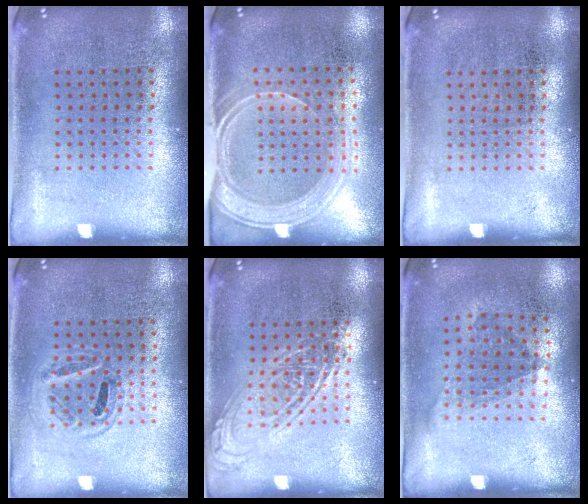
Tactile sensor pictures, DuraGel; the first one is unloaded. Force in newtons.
{"total": 1.9, "press": 1.6, "slide": 1.0}
{"total": 0.0}
{"total": 0.9, "press": 0.9, "slide": 0.2}
{"total": 2.4, "press": 2.3, "slide": 0.3}
{"total": 1.2, "press": 0.8, "slide": 0.8}